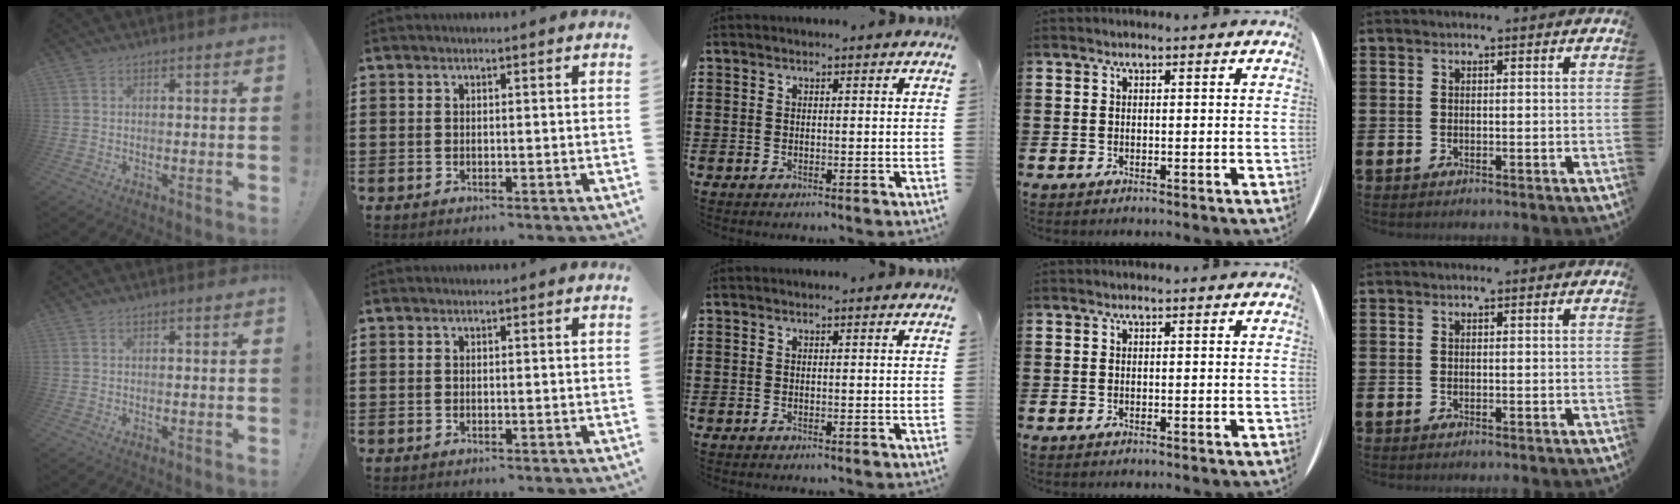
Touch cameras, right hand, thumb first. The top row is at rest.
{}